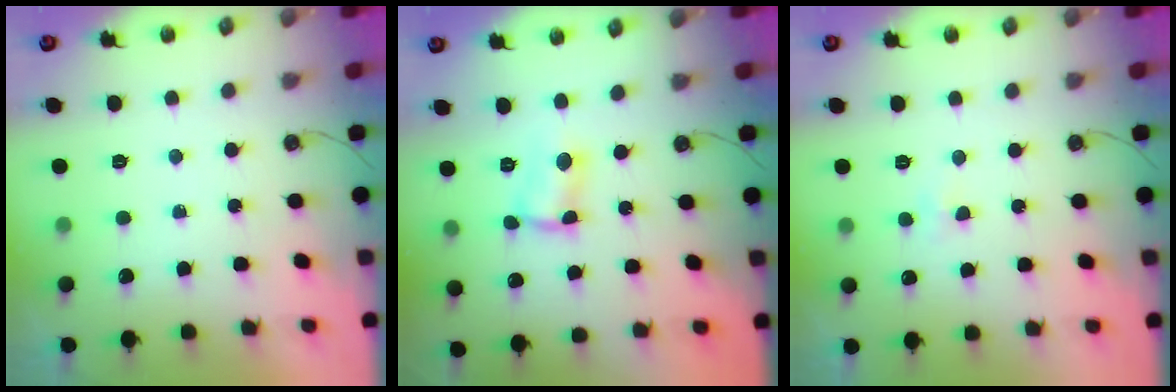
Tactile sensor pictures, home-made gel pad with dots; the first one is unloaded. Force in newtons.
{"total": 3.7, "press": 3.7, "slide": 0.2}
{"total": 2.9, "press": 2.8, "slide": 0.6}